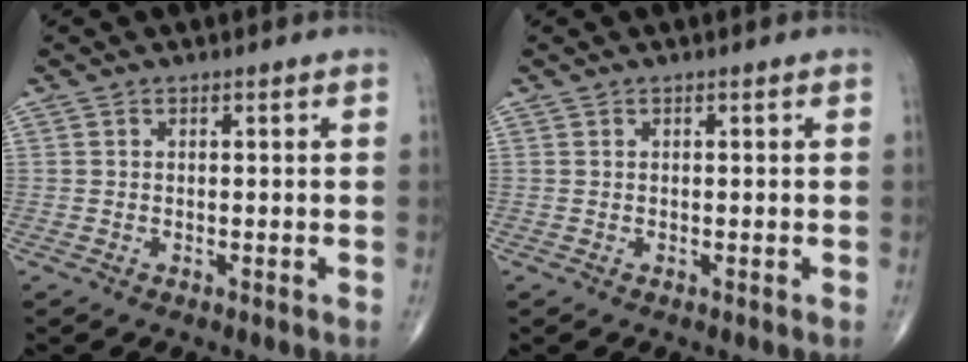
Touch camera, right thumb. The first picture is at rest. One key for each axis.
{"total": 0.0}